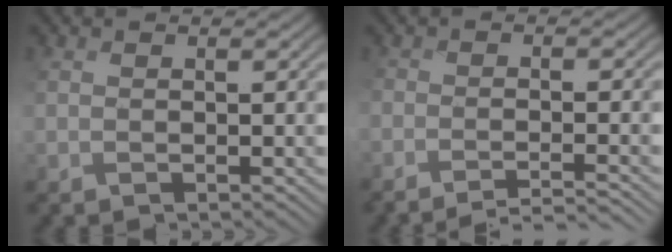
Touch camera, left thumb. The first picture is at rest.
{"total": 5.1, "force": [-4.5, 0.6, 2.4], "torque": [-0.035, 0.007, -0.073]}